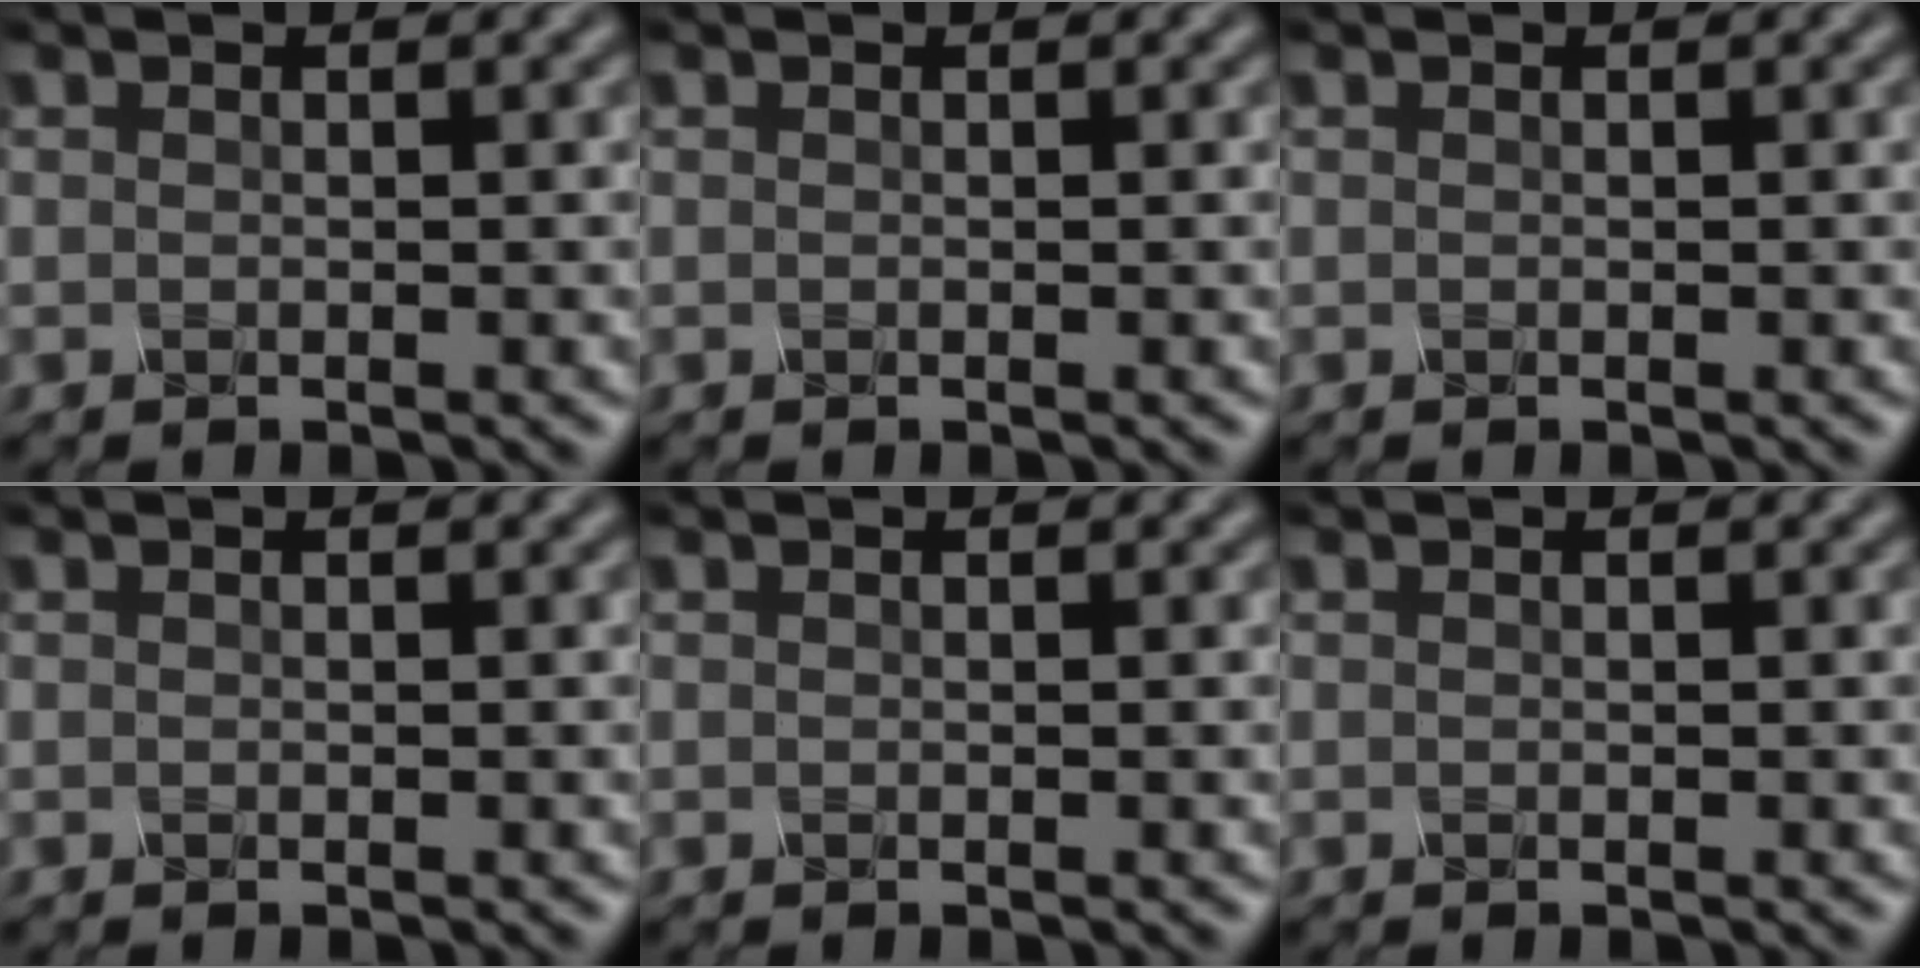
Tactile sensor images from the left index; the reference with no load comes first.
{"total": 0.0}
{"total": 0.0}
{"total": 0.0}
{"total": 0.0}
{"total": 0.0}